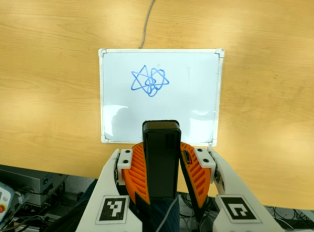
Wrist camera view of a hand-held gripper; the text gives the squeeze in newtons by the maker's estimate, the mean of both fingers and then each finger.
{"total": 7.2, "left": 6.6, "right": 7.7}